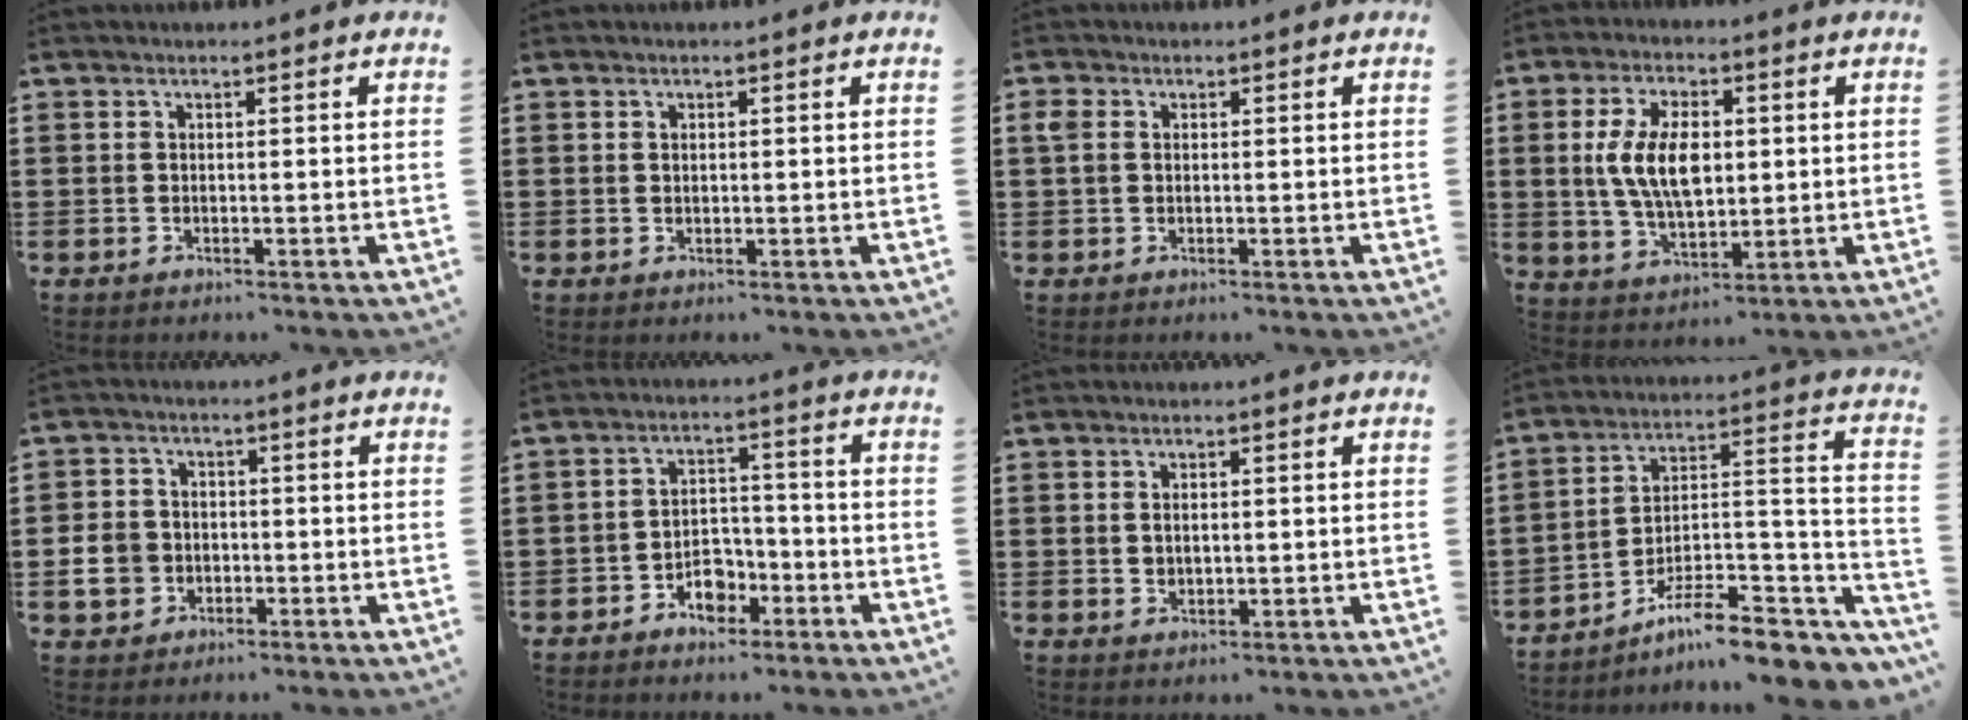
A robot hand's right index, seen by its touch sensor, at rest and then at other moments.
{"total": 0.6, "force": [0.4, 0.5, 0.2], "torque": [-0.006, 0.002, 0.007]}
{"total": 2.0, "force": [0.4, 1.6, 1.1], "torque": [-0.025, 0.009, 0.007]}
{"total": 9.2, "force": [0.9, 5.0, 7.8], "torque": [-0.163, 0.006, 0.011]}
{"total": 5.9, "force": [-1.4, 5.2, 2.5], "torque": [-0.077, 0.006, -0.029]}
{"total": 4.6, "force": [-2.9, 2.8, 2.2], "torque": [-0.039, 0.008, -0.053]}
{"total": 1.4, "force": [0.5, 0.9, 1.0], "torque": [-0.021, 0.005, 0.008]}
{"total": 9.5, "force": [-7.1, 2.9, 5.7], "torque": [-0.092, 0.010, -0.133]}